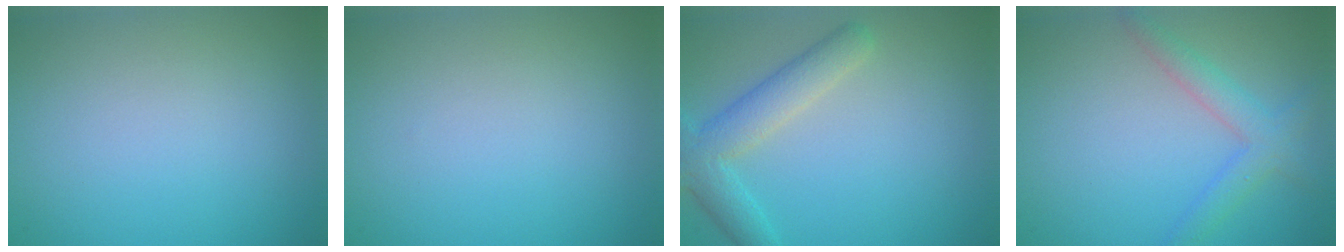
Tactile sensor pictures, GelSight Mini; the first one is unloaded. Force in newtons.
{"total": 0.0}
{"total": 4.2, "press": 4.2, "slide": 0.2}
{"total": 3.1, "press": 3.1, "slide": 0.1}